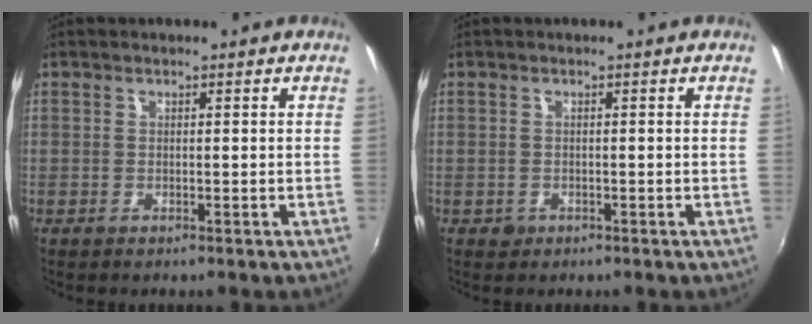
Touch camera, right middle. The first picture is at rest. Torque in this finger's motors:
{"motor_torque": [0.19, -0.17, 0.02, 0.01]}